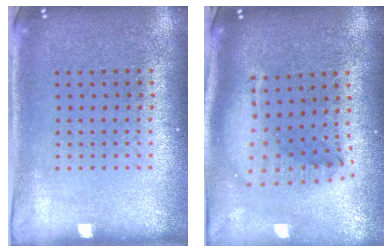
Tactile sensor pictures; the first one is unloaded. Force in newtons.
{"total": 1.8, "press": 1.5, "slide": 1.0}